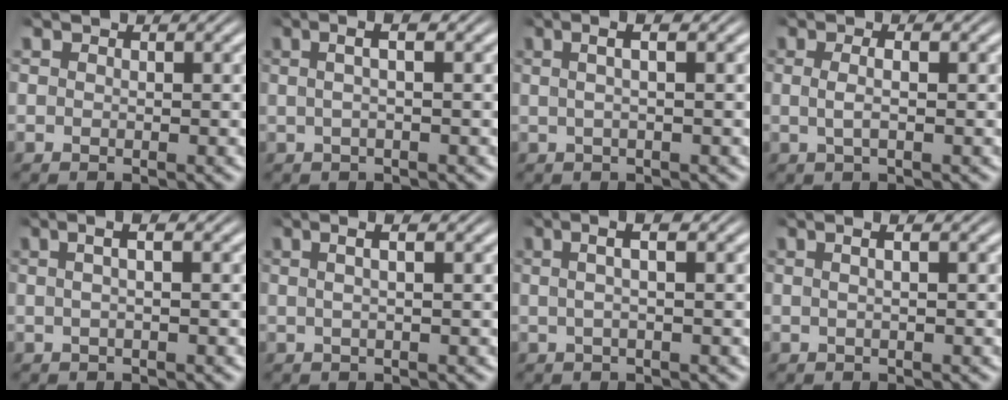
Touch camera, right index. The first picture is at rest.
{"total": 3.1, "force": [1.0, 0.5, 2.9], "torque": [-0.038, 0.021, 0.009]}
{"total": 3.0, "force": [1.1, 0.4, 2.8], "torque": [-0.038, 0.019, 0.012]}
{"total": 2.0, "force": [-0.2, 0.3, 2.0], "torque": [-0.039, -0.006, 0.002]}
{"total": 2.8, "force": [0.9, 0.4, 2.6], "torque": [-0.034, 0.019, 0.008]}
{"total": 2.6, "force": [1.0, 0.2, 2.4], "torque": [-0.029, 0.015, 0.012]}
{"total": 3.5, "force": [1.4, 0.6, 3.2], "torque": [-0.044, 0.022, 0.014]}
{"total": 1.8, "force": [0.4, 0.0, 1.7], "torque": [-0.019, 0.009, 0.004]}